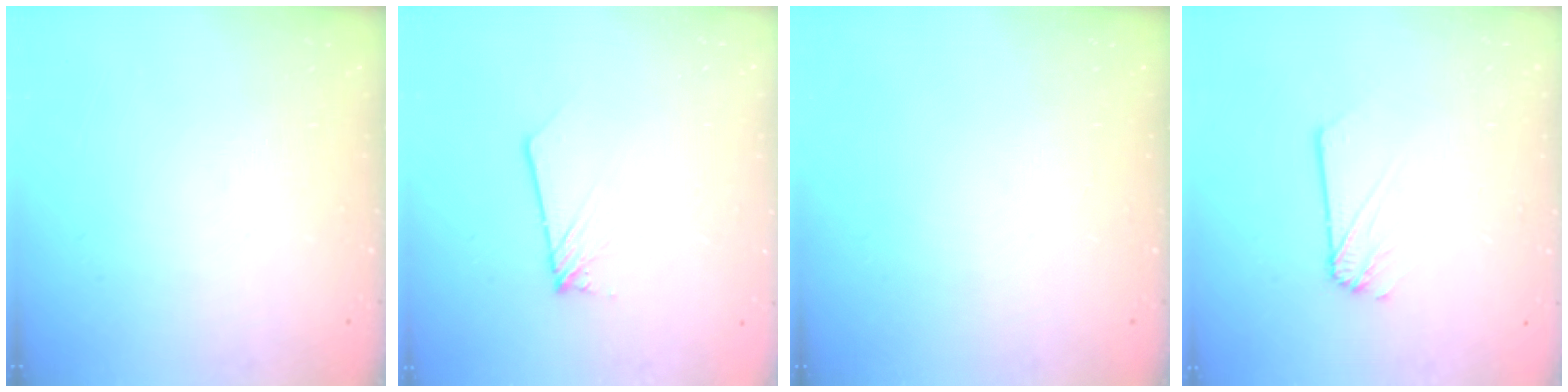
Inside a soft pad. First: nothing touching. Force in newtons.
{"total": 1.8, "press": 1.8, "slide": 0.1}
{"total": 0.0}
{"total": 1.8, "press": 1.8, "slide": 0.2}